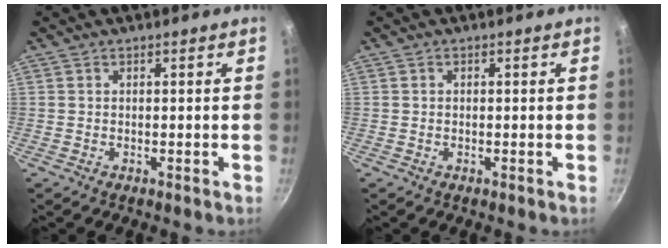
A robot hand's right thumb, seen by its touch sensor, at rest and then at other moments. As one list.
[{"total": 0.5, "force": [0.0, 0.4, 0.3], "torque": [-0.004, 0.004, 0.000]}]